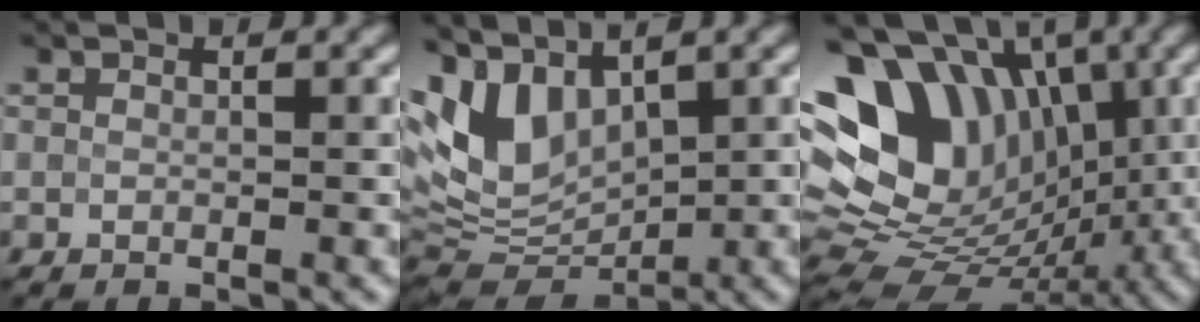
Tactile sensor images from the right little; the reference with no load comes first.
{"total": 8.5, "force": [3.0, 5.0, 6.1], "torque": [-0.112, -0.005, 0.061]}
{"total": 12.7, "force": [3.2, 9.8, 7.5], "torque": [-0.149, 0.012, 0.058]}